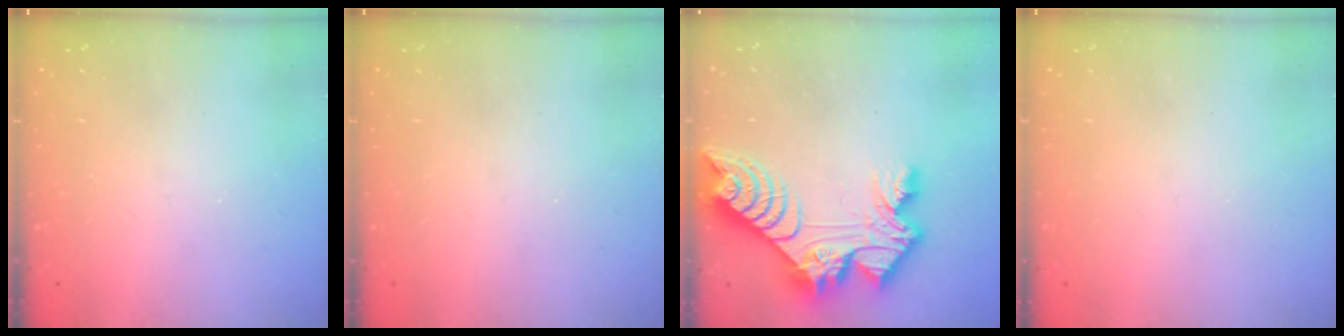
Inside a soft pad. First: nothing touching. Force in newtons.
{"total": 0.0}
{"total": 14.9, "press": 14.8, "slide": 1.5}
{"total": 0.0}